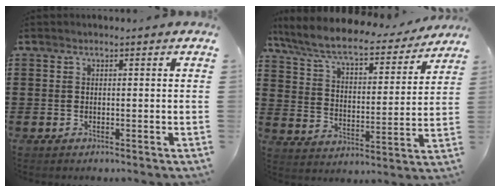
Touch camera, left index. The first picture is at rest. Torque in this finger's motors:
{"motor_torque": [1.16, -0.98, 0.42, 0.21]}